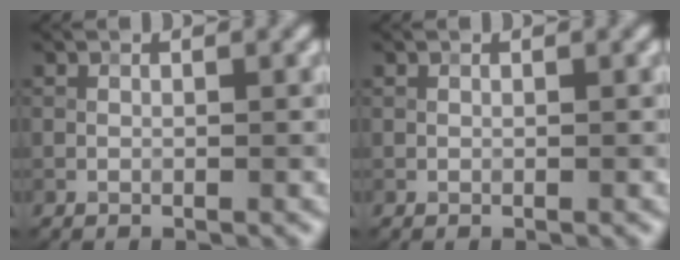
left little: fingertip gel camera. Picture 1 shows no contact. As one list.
[{"total": 0.0}]